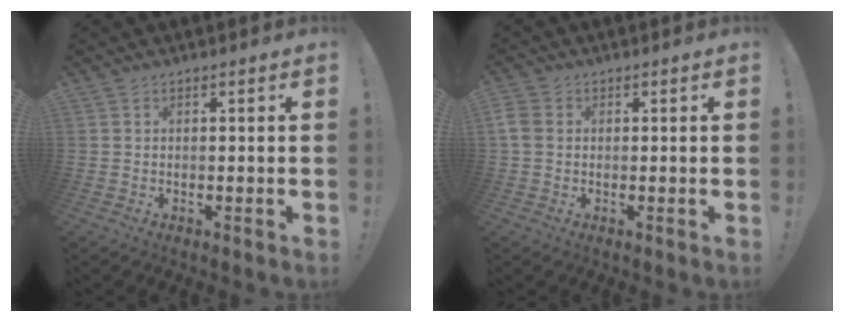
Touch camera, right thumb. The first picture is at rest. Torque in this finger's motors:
{"motor_torque": [0.02, 0.33, 0.44, -0.29, 0.00]}